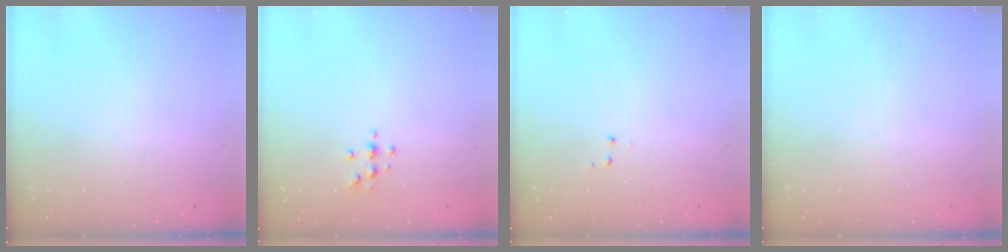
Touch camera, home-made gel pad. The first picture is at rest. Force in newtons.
{"total": 4.7, "press": 4.7, "slide": 0.6}
{"total": 2.9, "press": 2.8, "slide": 0.4}
{"total": 0.0}